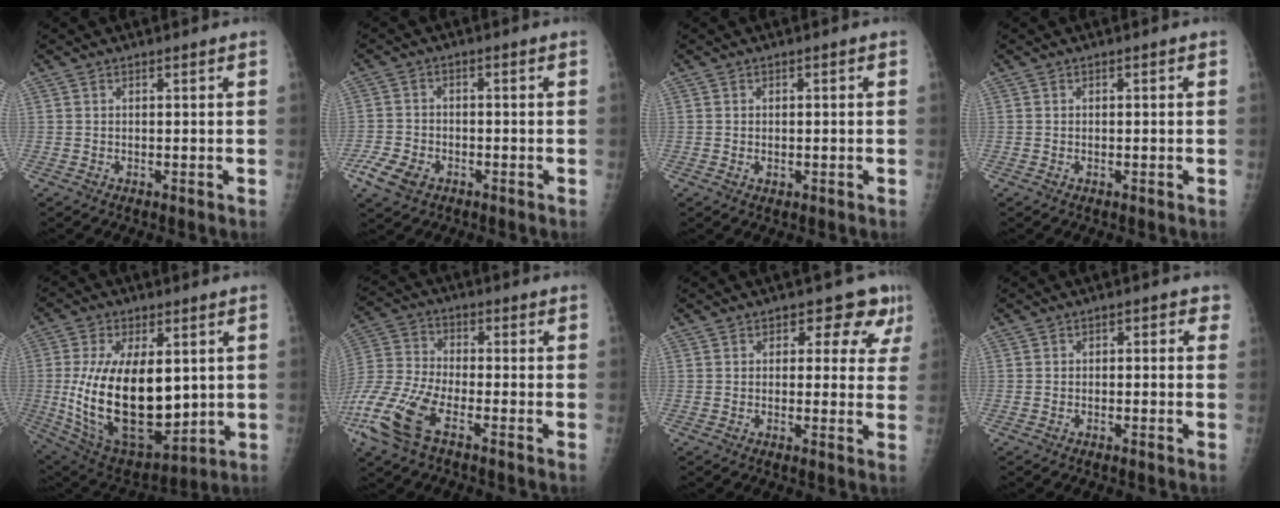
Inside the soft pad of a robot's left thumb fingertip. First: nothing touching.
{"total": 6.0, "force": [-3.5, 3.9, 3.0], "torque": [-0.065, 0.009, -0.061]}
{"total": 1.1, "force": [-0.1, 0.7, 0.8], "torque": [-0.011, 0.003, 0.001]}
{"total": 0.0}
{"total": 23.3, "force": [0.8, 12.2, 19.9], "torque": [-0.346, -0.031, 0.040]}
{"total": 14.4, "force": [-7.6, 6.0, 10.7], "torque": [-0.251, 0.007, -0.153]}
{"total": 7.3, "force": [3.6, 4.7, 4.2], "torque": [-0.001, -0.008, 0.031]}
{"total": 1.6, "force": [0.0, 1.3, 1.0], "torque": [0.009, 0.007, -0.014]}